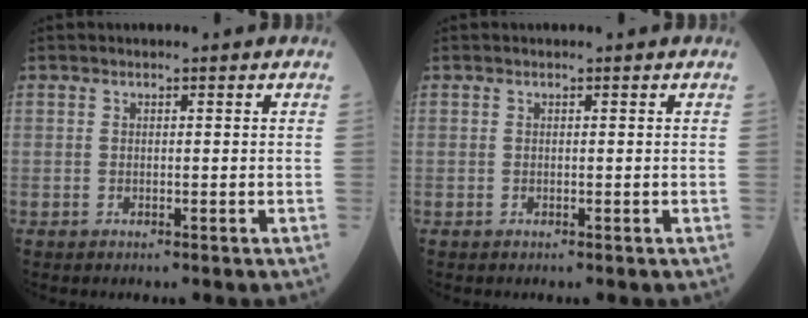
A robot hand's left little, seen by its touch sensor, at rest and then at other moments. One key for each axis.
{"total": 0.0}